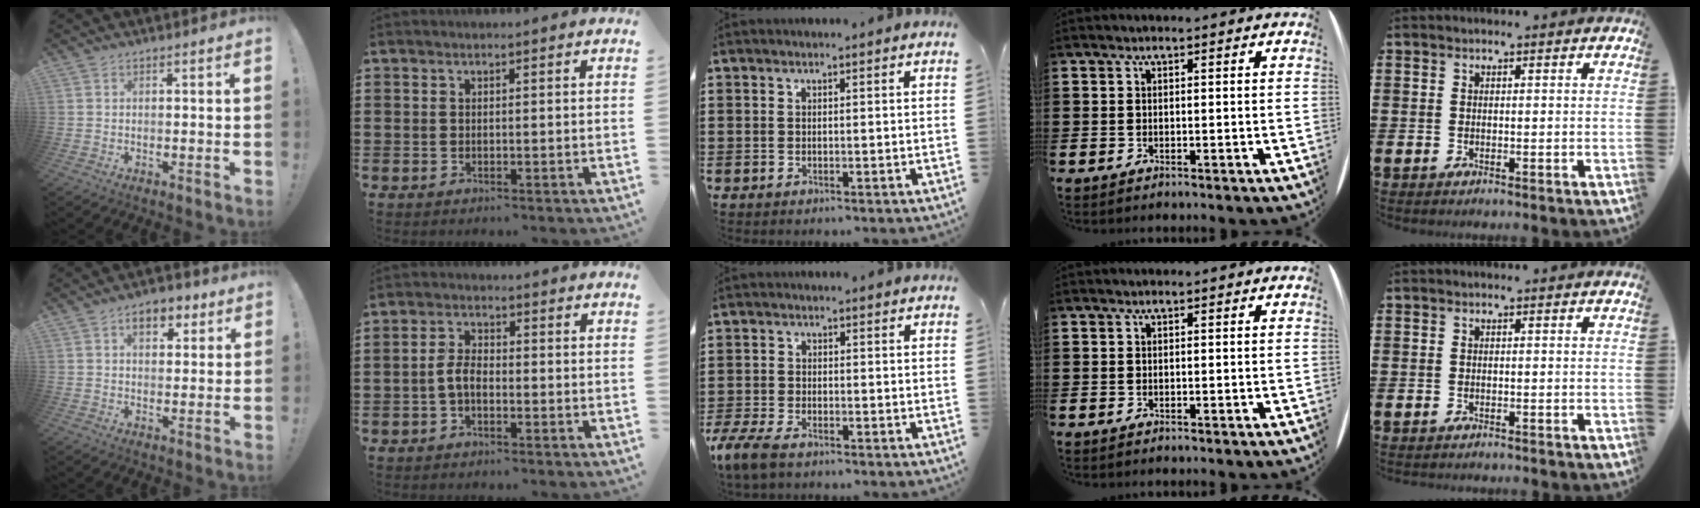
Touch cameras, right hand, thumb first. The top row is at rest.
{"thumb": {"total": 7.3, "force": [3.3, 4.7, 4.5], "torque": [-0.055, -0.002, 0.056]}, "index": {"total": 3.8, "force": [-1.2, 1.9, 3.0], "torque": [-0.077, -0.001, -0.030]}, "middle": {"total": 3.9, "force": [-3.0, 1.0, 2.3], "torque": [-0.077, -0.010, -0.066]}}